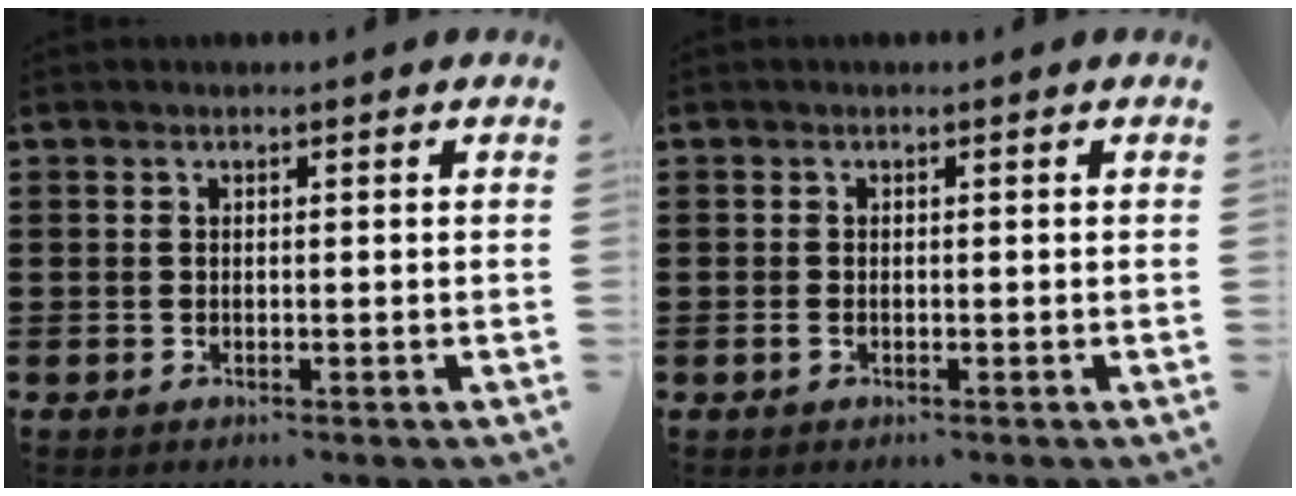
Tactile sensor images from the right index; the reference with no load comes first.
{"total": 0.5, "force": [-0.3, 0.1, 0.4], "torque": [-0.010, -0.005, -0.004]}